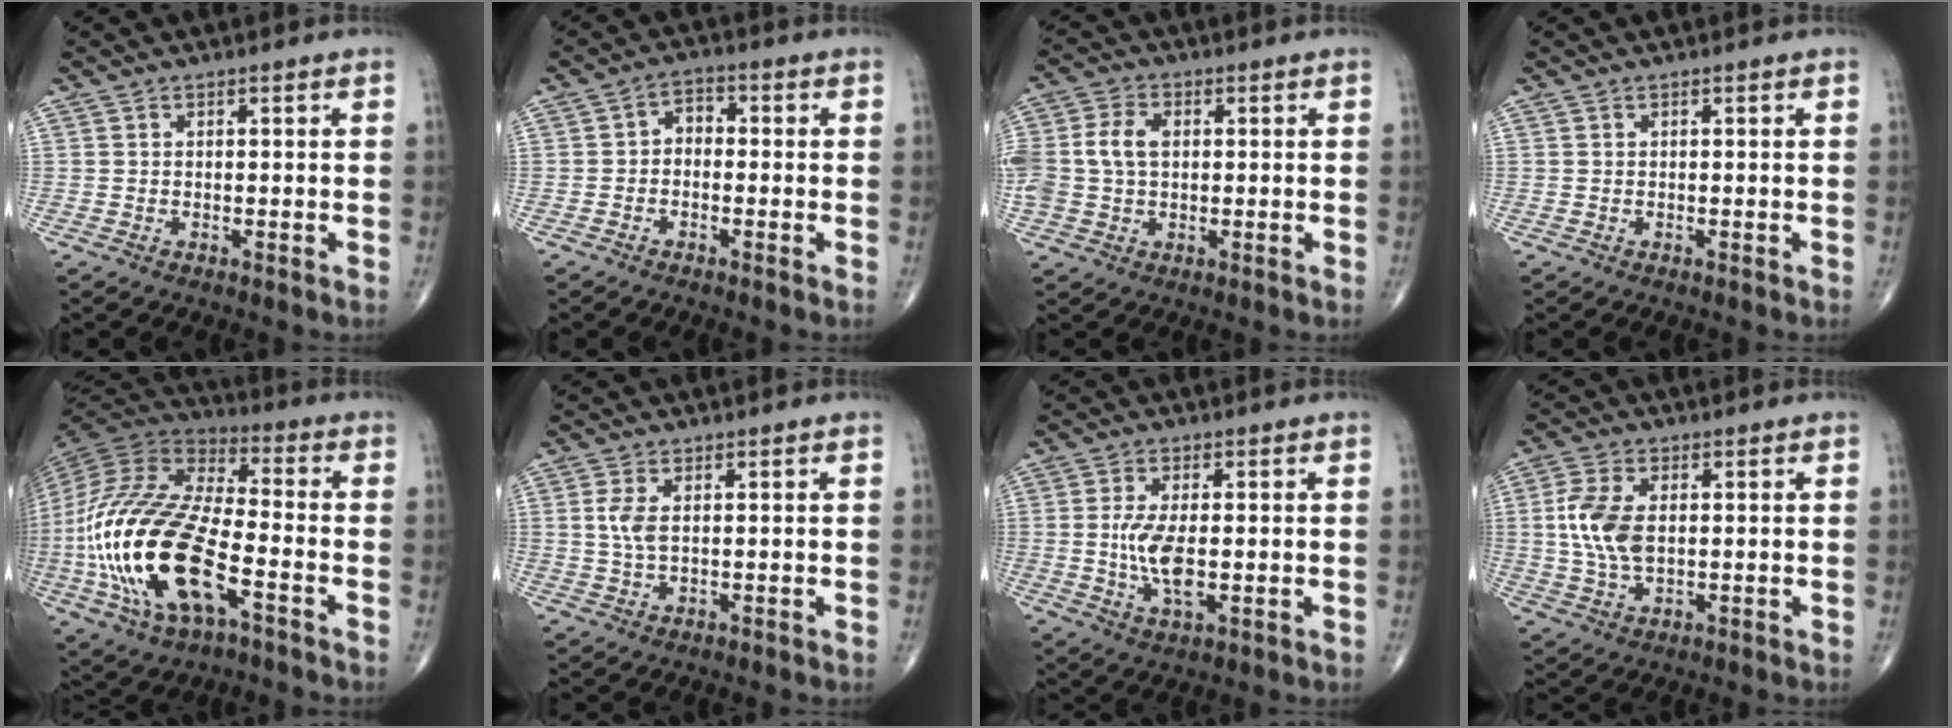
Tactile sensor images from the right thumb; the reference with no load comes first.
{"total": 3.5, "force": [-0.6, 2.6, 2.3], "torque": [-0.018, 0.020, -0.024]}
{"total": 8.5, "force": [0.8, 6.1, 5.9], "torque": [-0.129, 0.018, 0.017]}
{"total": 0.0}
{"total": 27.6, "force": [-7.9, 12.4, 23.4], "torque": [-0.541, 0.008, -0.141]}
{"total": 3.5, "force": [0.6, 1.6, 3.0], "torque": [-0.071, 0.000, 0.015]}
{"total": 7.7, "force": [-0.5, 3.2, 6.9], "torque": [-0.142, -0.011, -0.007]}
{"total": 8.9, "force": [0.7, 5.0, 7.3], "torque": [-0.163, 0.000, 0.017]}